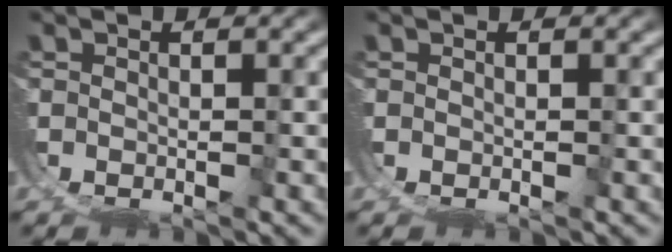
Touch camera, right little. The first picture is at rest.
{"total": 0.0}